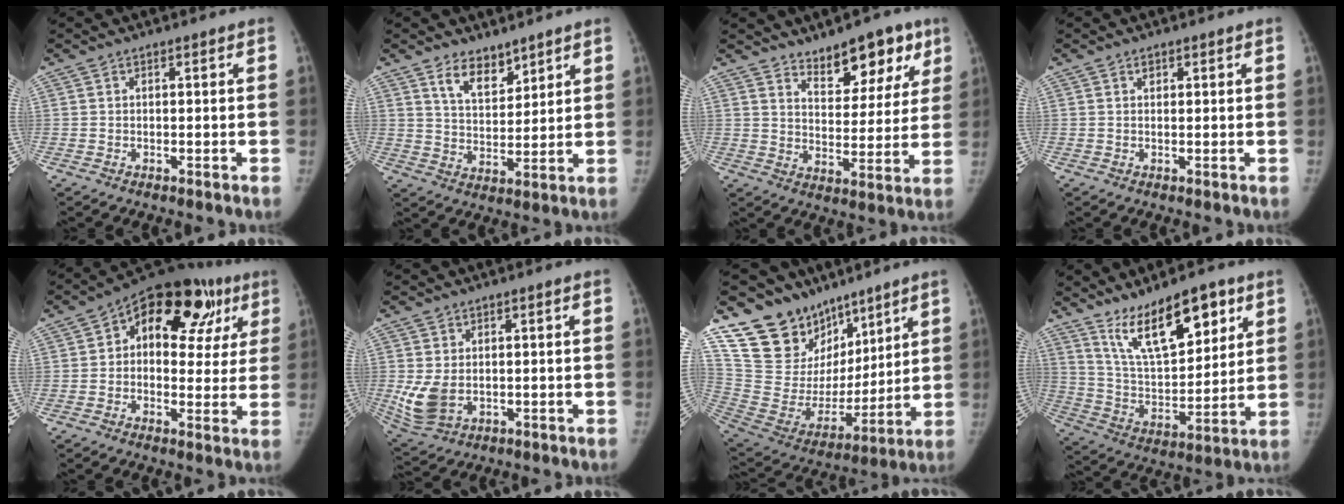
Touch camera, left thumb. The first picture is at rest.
{"total": 7.2, "force": [5.2, 3.8, 3.3], "torque": [-0.031, -0.043, 0.098]}
{"total": 11.6, "force": [8.0, 5.7, 6.2], "torque": [-0.039, -0.046, 0.120]}
{"total": 0.7, "force": [0.5, 0.4, 0.3], "torque": [-0.002, -0.004, 0.008]}
{"total": 20.2, "force": [7.4, 12.3, 14.2], "torque": [-0.146, 0.032, 0.097]}
{"total": 6.8, "force": [-0.2, 4.9, 4.7], "torque": [-0.095, -0.013, 0.011]}
{"total": 20.2, "force": [14.4, 13.0, 5.6], "torque": [-0.051, -0.066, 0.272]}
{"total": 17.1, "force": [10.4, 6.8, 11.8], "torque": [-0.158, -0.056, 0.195]}